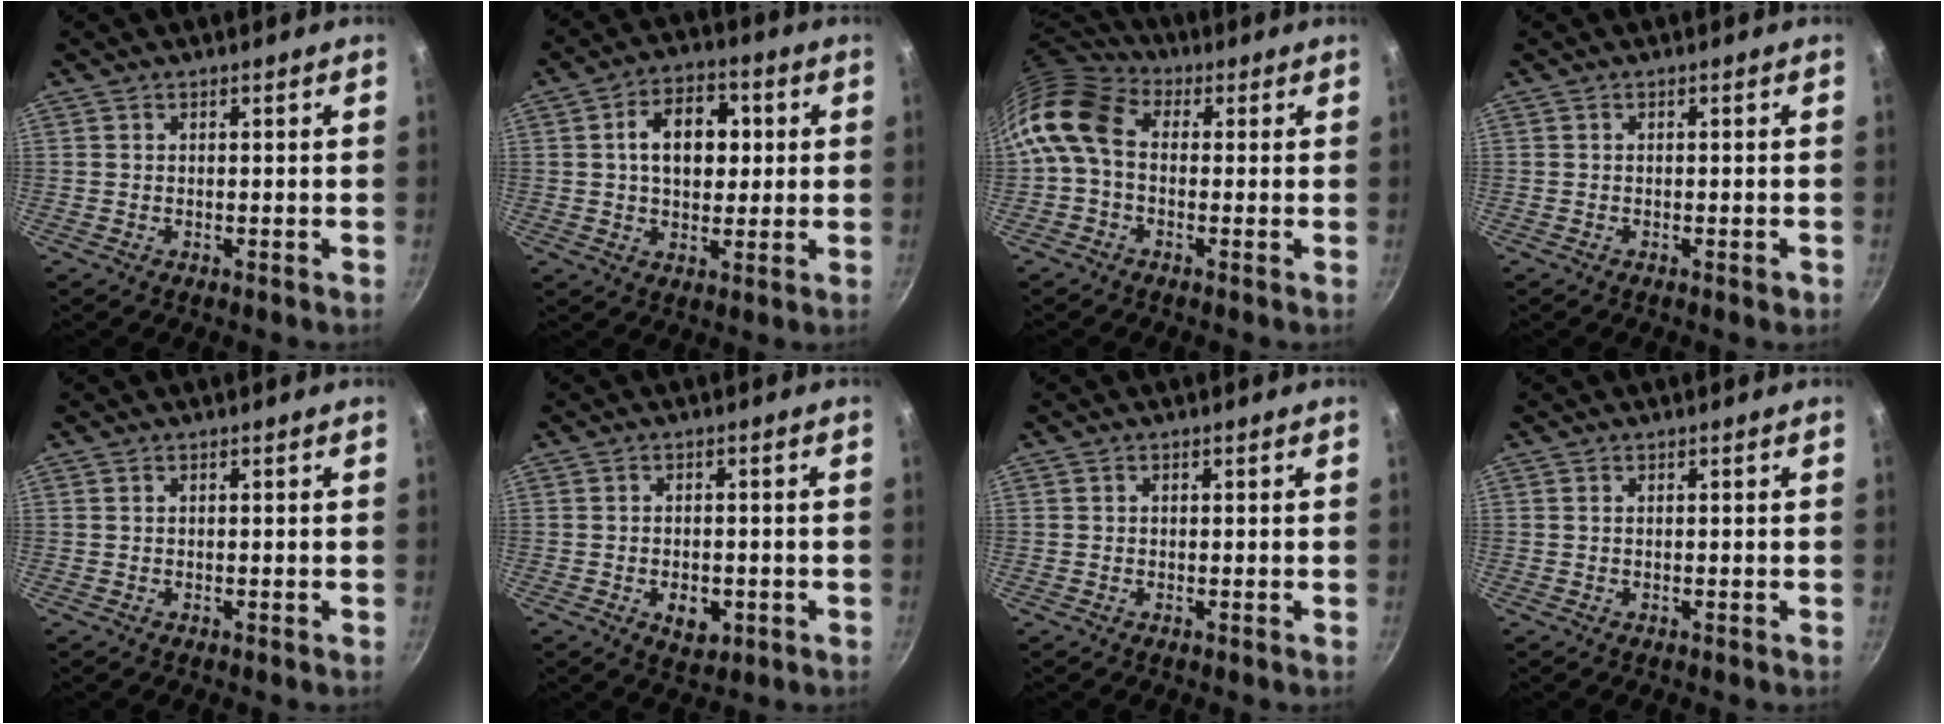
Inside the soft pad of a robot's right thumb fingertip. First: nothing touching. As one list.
[{"total": 10.9, "force": [1.7, 7.4, 7.8], "torque": [-0.089, 0.010, 0.018]}, {"total": 11.0, "force": [-0.1, 7.9, 7.7], "torque": [-0.149, 0.030, -0.023]}, {"total": 1.0, "force": [-0.5, 0.4, 0.8], "torque": [-0.017, 0.004, -0.007]}, {"total": 0.0}, {"total": 5.2, "force": [-1.6, 3.3, 3.6], "torque": [-0.042, 0.005, -0.017]}, {"total": 0.0}, {"total": 0.0}]